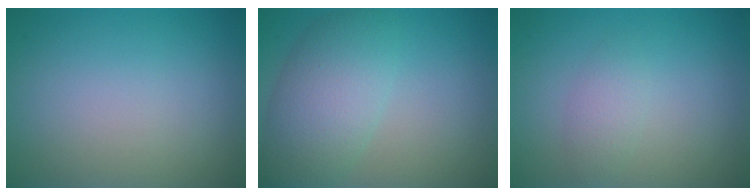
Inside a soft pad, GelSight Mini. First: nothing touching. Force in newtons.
{"total": 5.7, "press": 5.7, "slide": 0.2}
{"total": 1.6, "press": 1.6, "slide": 0.1}